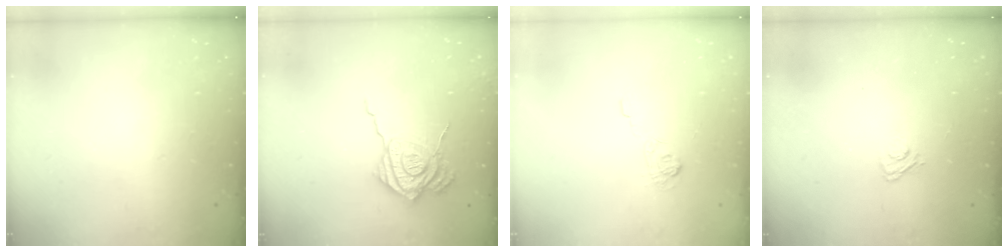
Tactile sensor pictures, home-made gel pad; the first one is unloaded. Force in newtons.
{"total": 15.0, "press": 14.8, "slide": 1.8}
{"total": 3.3, "press": 2.9, "slide": 1.6}
{"total": 2.9, "press": 2.6, "slide": 1.2}